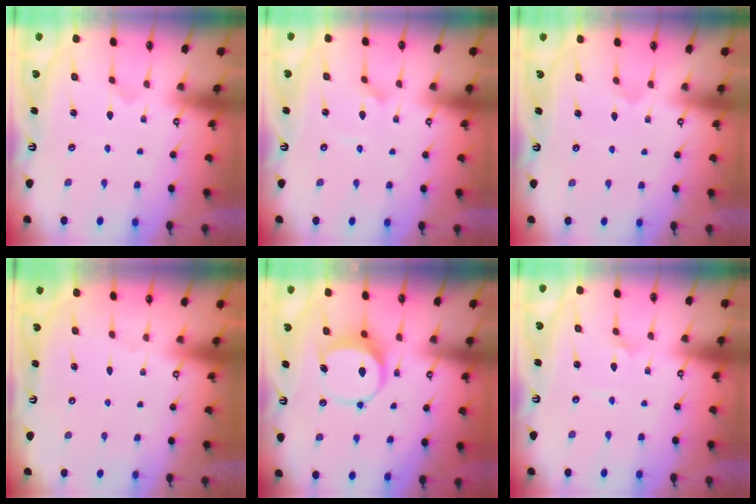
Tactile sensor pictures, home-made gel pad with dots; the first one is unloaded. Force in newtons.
{"total": 1.6, "press": 1.6, "slide": 0.1}
{"total": 2.3, "press": 2.3, "slide": 0.2}
{"total": 0.0}
{"total": 8.0, "press": 8.0, "slide": 0.4}
{"total": 2.7, "press": 2.7, "slide": 0.2}